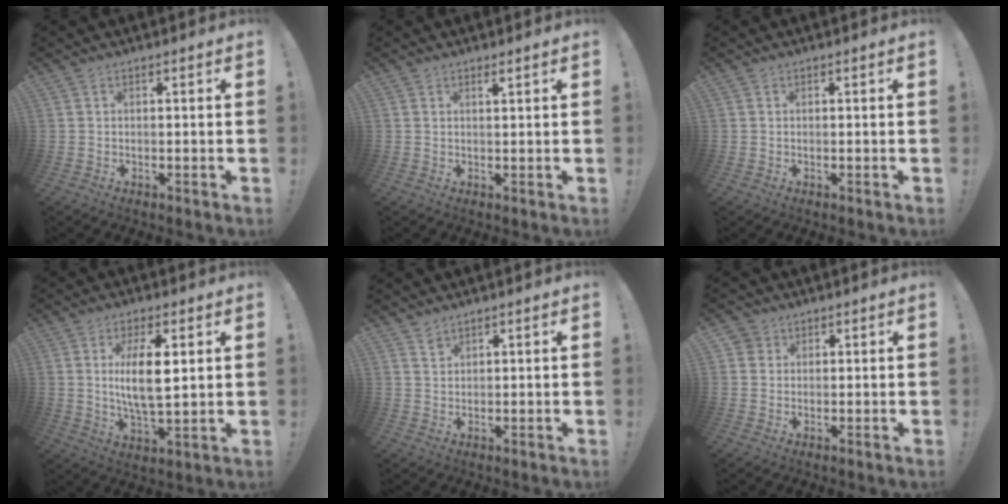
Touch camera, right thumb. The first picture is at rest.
{"total": 1.2, "force": [0.9, 0.0, 0.8], "torque": [-0.015, -0.001, 0.016]}
{"total": 0.0}
{"total": 11.1, "force": [2.4, 3.8, 10.1], "torque": [-0.193, -0.014, 0.034]}
{"total": 2.3, "force": [2.0, 1.0, 0.6], "torque": [-0.004, -0.015, 0.036]}
{"total": 2.8, "force": [1.6, 2.2, 0.4], "torque": [-0.007, -0.005, 0.030]}